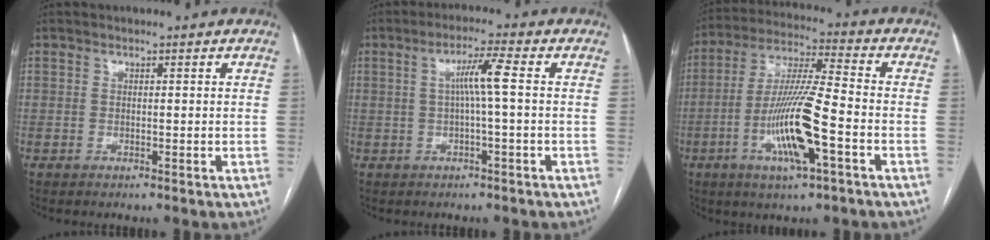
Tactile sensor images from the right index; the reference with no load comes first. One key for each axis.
{"total": 4.7, "fx": 0.4, "fy": -0.5, "fz": 4.7, "tx": -0.083, "ty": 0.011, "tz": 0.009}
{"total": 13.6, "fx": -4.5, "fy": 1.0, "fz": 12.8, "tx": -0.250, "ty": -0.005, "tz": -0.082}